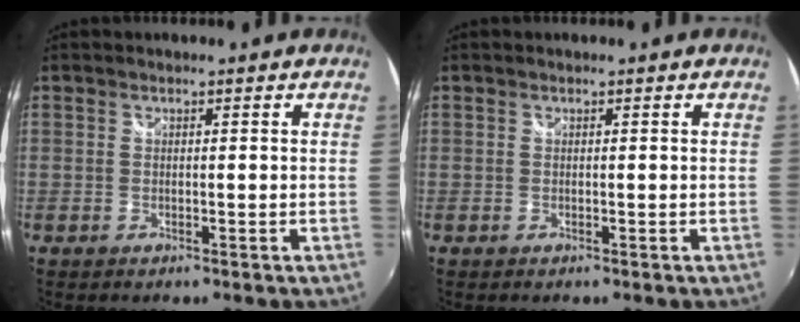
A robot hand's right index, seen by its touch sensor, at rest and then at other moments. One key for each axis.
{"total": 0.0}